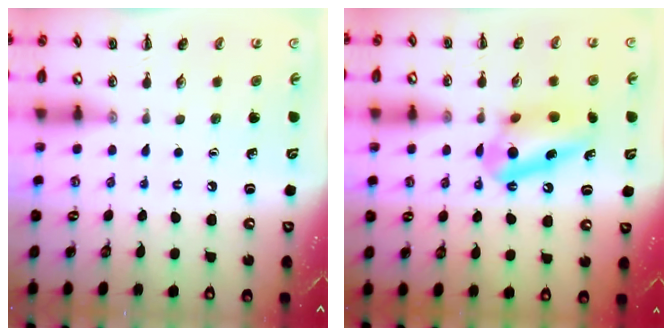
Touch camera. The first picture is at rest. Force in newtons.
{"total": 10.7, "press": 10.7, "slide": 0.4}